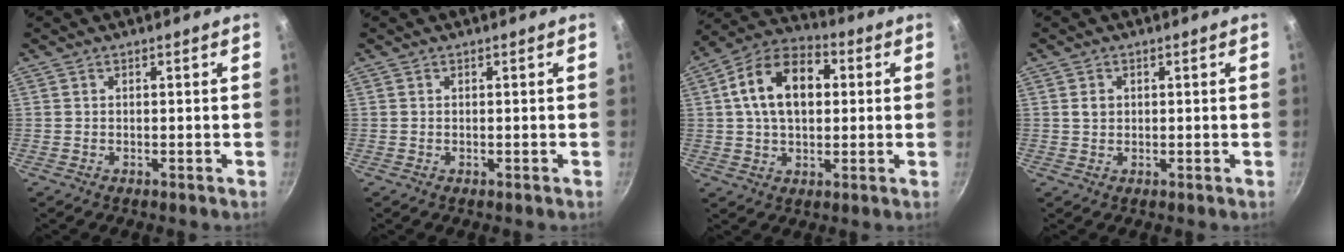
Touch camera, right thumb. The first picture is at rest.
{"total": 0.0}
{"total": 15.3, "force": [2.7, 9.9, 11.3], "torque": [-0.162, 0.023, 0.029]}
{"total": 1.8, "force": [0.3, 1.5, 1.0], "torque": [-0.011, 0.002, 0.005]}